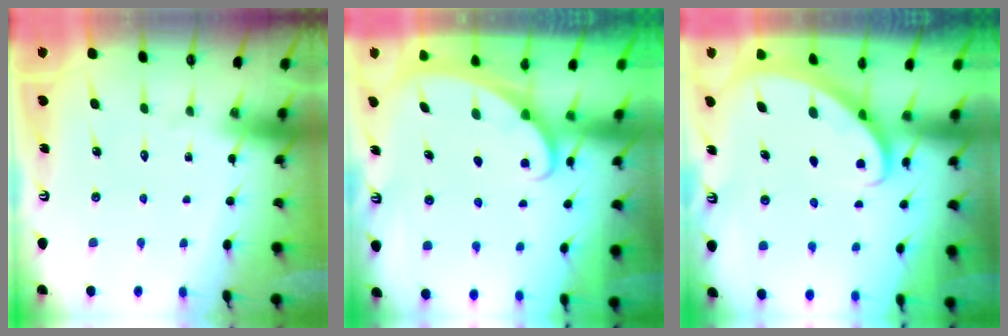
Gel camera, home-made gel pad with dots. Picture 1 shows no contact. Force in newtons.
{"total": 1.6, "press": 1.6, "slide": 0.1}
{"total": 2.5, "press": 2.5, "slide": 0.3}